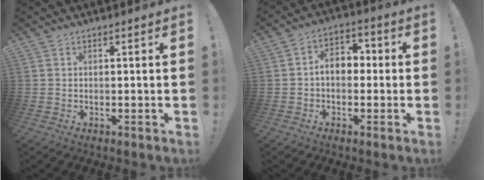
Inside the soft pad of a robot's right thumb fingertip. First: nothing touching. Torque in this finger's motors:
{"motor_torque": [0.95, 0.83, 0.73, -0.25, 0.03]}